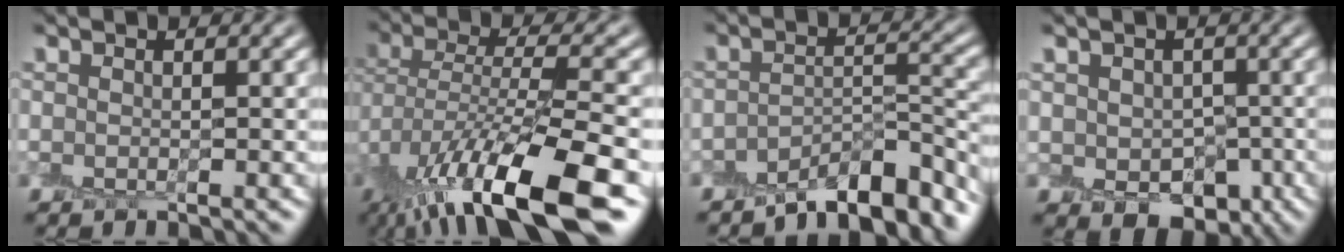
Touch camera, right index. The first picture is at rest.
{"total": 12.4, "force": [-7.2, 3.6, 9.4], "torque": [-0.187, -0.003, -0.112]}
{"total": 5.9, "force": [-5.1, 1.6, 2.6], "torque": [-0.031, 0.007, -0.083]}
{"total": 4.4, "force": [-0.8, 3.8, 2.0], "torque": [-0.021, -0.010, -0.004]}